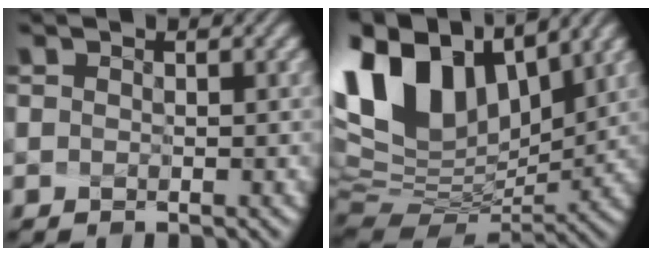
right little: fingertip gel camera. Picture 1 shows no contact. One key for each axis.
{"total": 13.2, "fx": 5.3, "fy": 8.0, "fz": 9.0, "tx": -0.198, "ty": 0.021, "tz": 0.107}